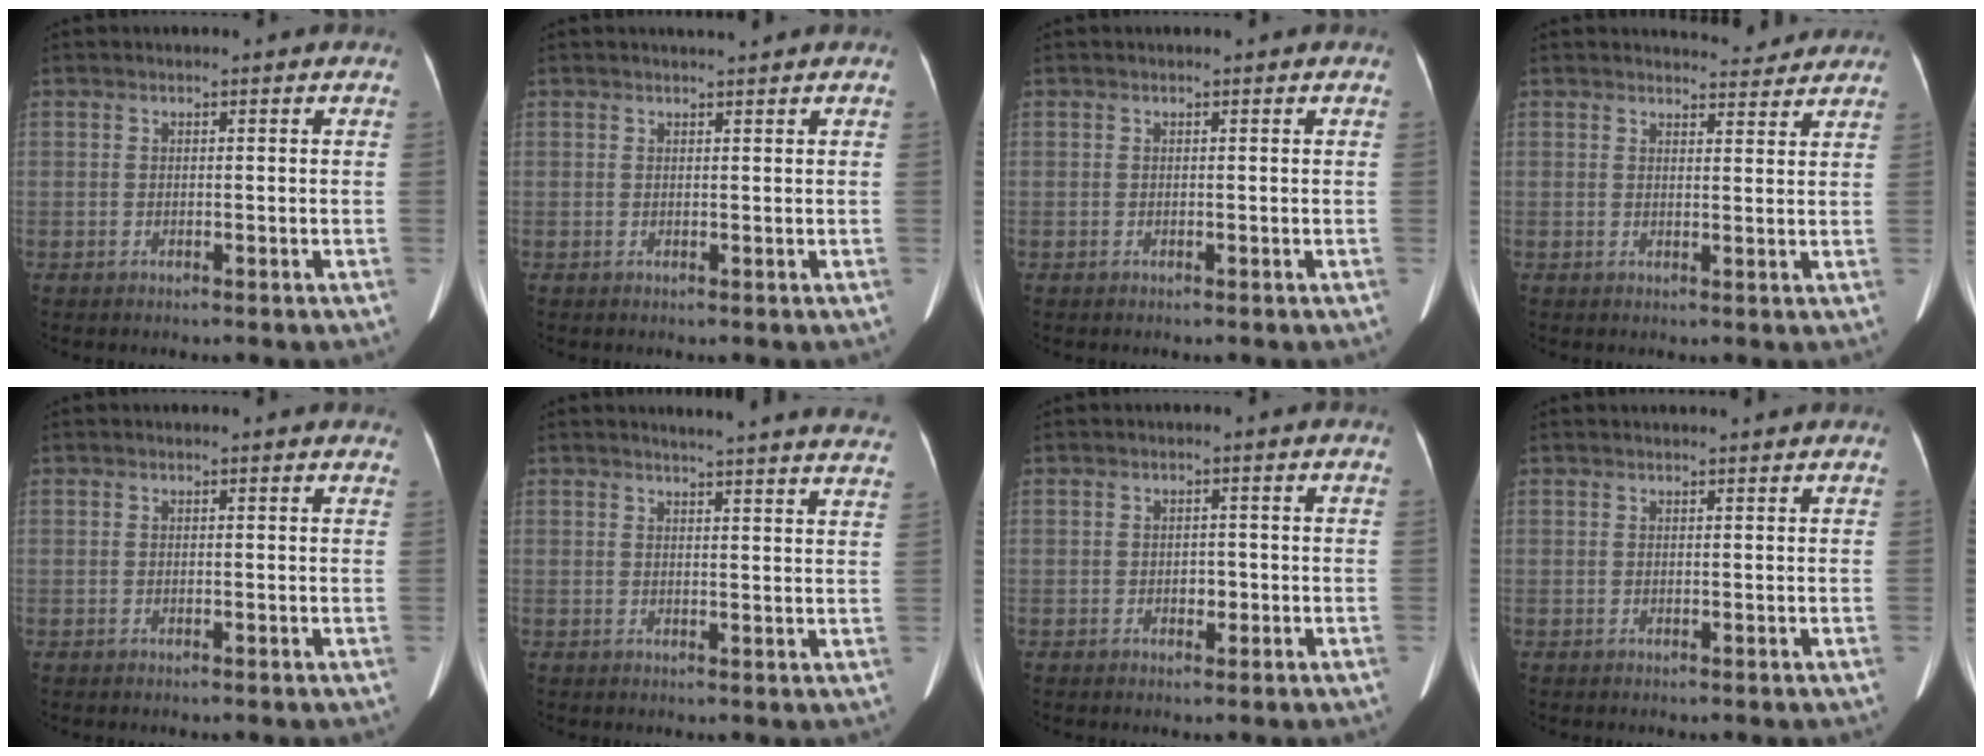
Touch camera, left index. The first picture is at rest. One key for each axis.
{"total": 1.1, "fx": 1.0, "fy": -0.3, "fz": 0.3, "tx": -0.008, "ty": 0.001, "tz": 0.021}
{"total": 0.0}
{"total": 4.8, "fx": 4.8, "fy": 0.8, "fz": 0.3, "tx": -0.005, "ty": 0.000, "tz": 0.052}
{"total": 4.2, "fx": 3.9, "fy": 0.9, "fz": 1.3, "tx": -0.012, "ty": 0.009, "tz": 0.026}
{"total": 18.9, "fx": 18.0, "fy": 0.4, "fz": 5.8, "tx": -0.069, "ty": -0.060, "tz": 0.194}
{"total": 1.6, "fx": -0.4, "fy": 1.1, "fz": 1.0, "tx": -0.016, "ty": 0.002, "tz": -0.003}
{"total": 2.4, "fx": 2.3, "fy": -0.1, "fz": 0.6, "tx": -0.008, "ty": 0.013, "tz": 0.029}